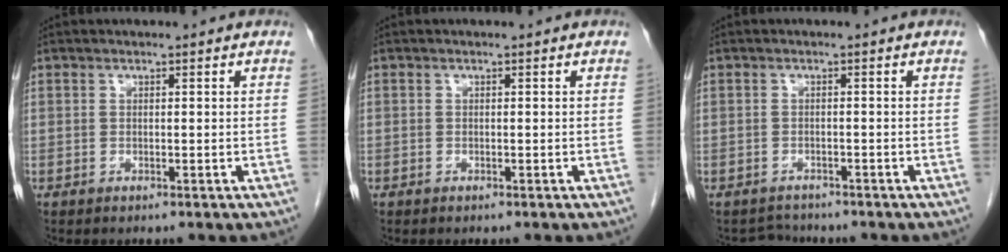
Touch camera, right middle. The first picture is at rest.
{"total": 0.0}
{"total": 2.0, "force": [-1.9, 0.4, -0.7], "torque": [0.007, -0.009, -0.029]}